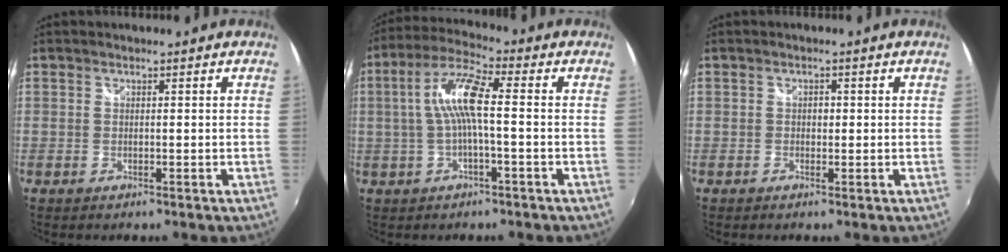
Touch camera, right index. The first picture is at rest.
{"total": 8.8, "force": [-0.2, 1.4, 8.7], "torque": [-0.179, 0.016, -0.001]}
{"total": 1.0, "force": [0.0, 0.9, 0.5], "torque": [-0.007, 0.003, -0.002]}